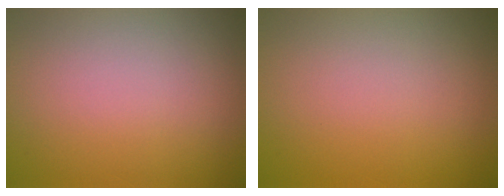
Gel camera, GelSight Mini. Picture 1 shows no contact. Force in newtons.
{"total": 0.0}